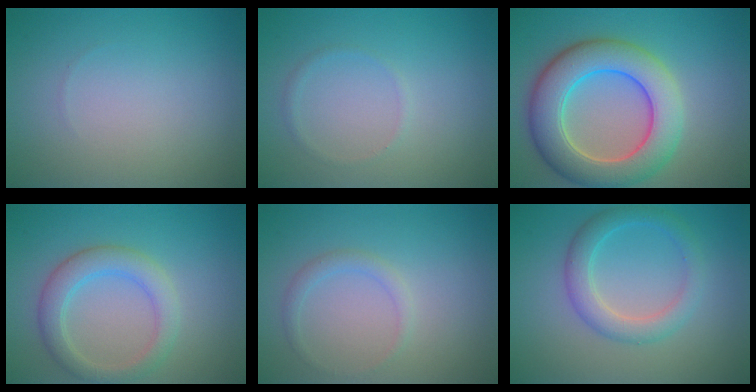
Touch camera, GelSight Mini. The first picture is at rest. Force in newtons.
{"total": 0.8, "press": 0.8, "slide": 0.2}
{"total": 8.6, "press": 8.6, "slide": 0.3}
{"total": 3.6, "press": 3.6, "slide": 0.1}
{"total": 1.3, "press": 1.3, "slide": 0.1}
{"total": 3.3, "press": 3.3, "slide": 0.1}